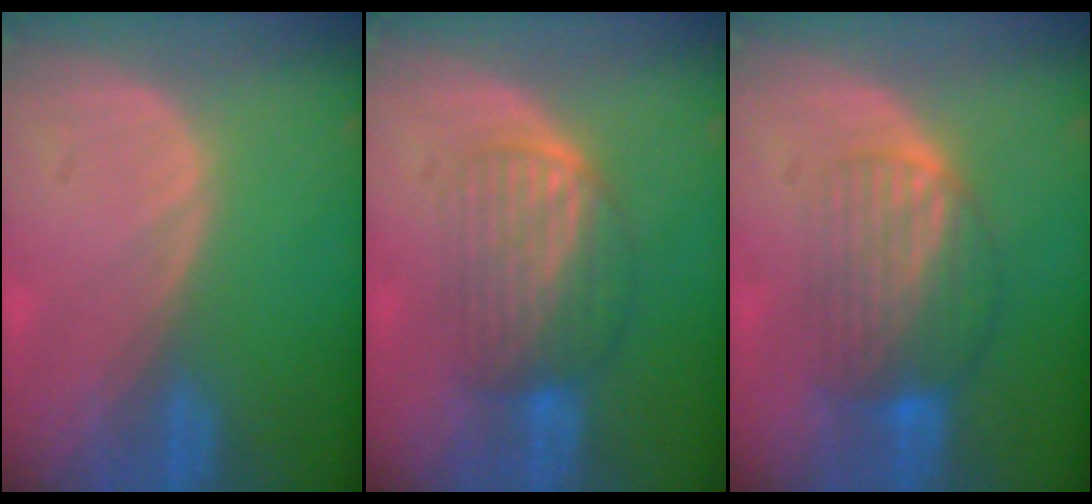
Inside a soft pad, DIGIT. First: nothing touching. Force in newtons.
{"total": 6.5, "press": 6.3, "slide": 1.6}
{"total": 7.4, "press": 6.8, "slide": 2.9}